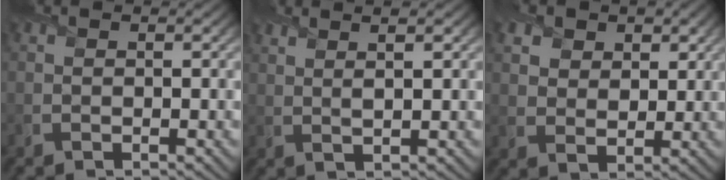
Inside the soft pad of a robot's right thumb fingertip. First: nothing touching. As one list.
[{"total": 3.8, "force": [2.4, 0.8, 2.9], "torque": [-0.039, 0.006, 0.029]}, {"total": 5.5, "force": [3.1, 3.8, 2.4], "torque": [-0.074, -0.008, 0.059]}]